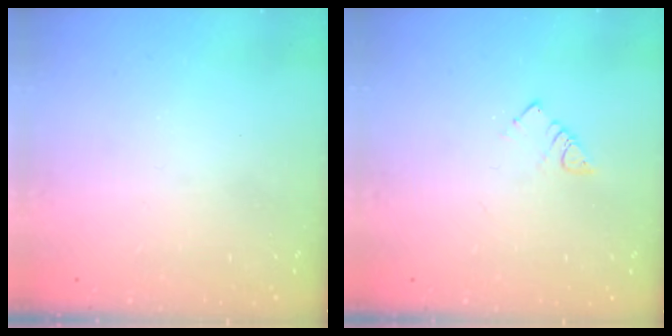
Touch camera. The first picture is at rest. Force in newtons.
{"total": 2.9, "press": 2.9, "slide": 0.5}